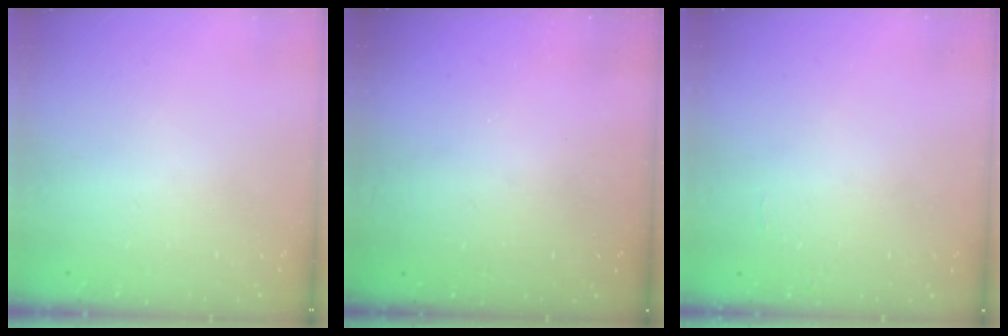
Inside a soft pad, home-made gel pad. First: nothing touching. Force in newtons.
{"total": 3.3, "press": 3.3, "slide": 0.1}
{"total": 6.2, "press": 6.2, "slide": 0.4}